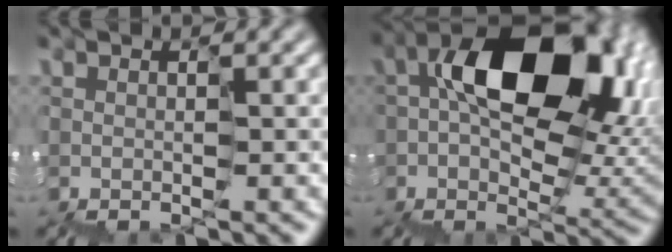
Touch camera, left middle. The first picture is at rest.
{"total": 12.3, "force": [2.1, 7.9, 9.2], "torque": [-0.126, 0.009, 0.035]}